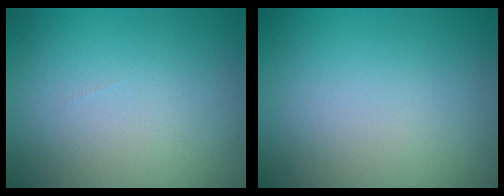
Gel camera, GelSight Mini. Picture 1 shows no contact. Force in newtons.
{"total": 0.0}